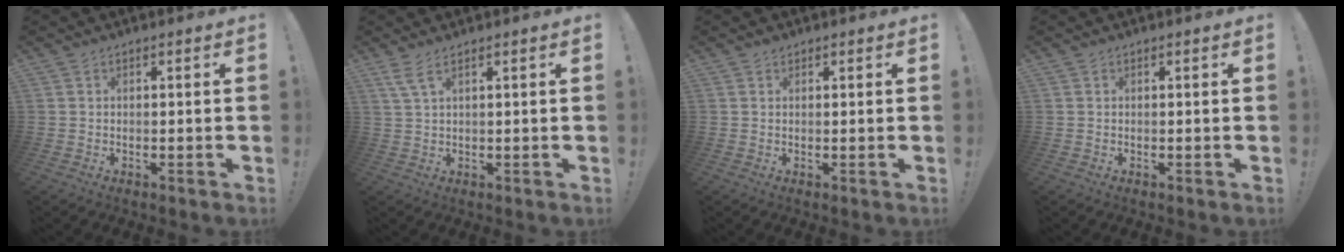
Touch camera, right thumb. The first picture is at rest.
{"total": 3.8, "force": [2.3, 0.6, 3.0], "torque": [-0.064, -0.005, 0.042]}
{"total": 0.9, "force": [0.7, 0.5, 0.2], "torque": [0.001, -0.001, 0.012]}
{"total": 0.0}